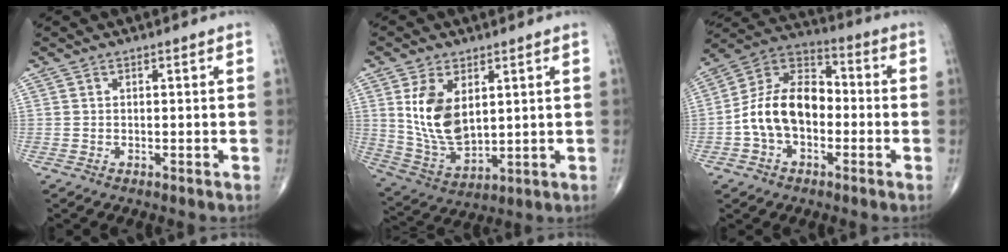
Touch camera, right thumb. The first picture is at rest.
{"total": 11.9, "force": [3.1, 6.8, 9.2], "torque": [-0.162, -0.021, 0.076]}
{"total": 14.2, "force": [-2.4, 9.4, 10.3], "torque": [-0.167, 0.045, -0.055]}